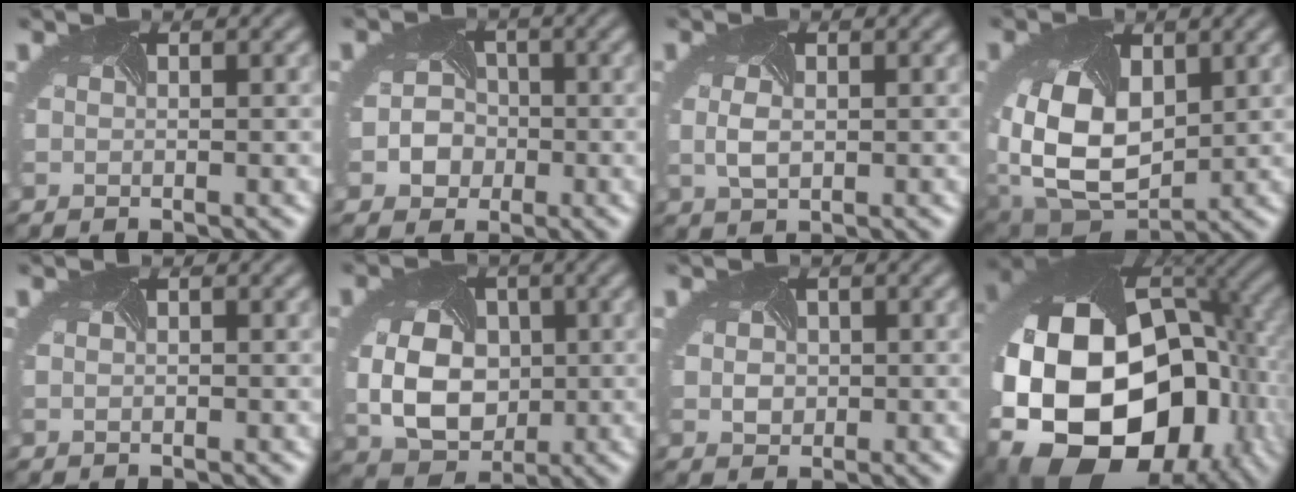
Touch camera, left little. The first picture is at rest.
{"total": 3.1, "force": [-0.9, 2.8, 1.2], "torque": [-0.006, -0.002, -0.015]}
{"total": 1.8, "force": [-0.1, 1.1, 1.4], "torque": [-0.041, -0.005, 0.001]}
{"total": 12.6, "force": [0.9, 8.8, 9.0], "torque": [-0.186, -0.031, 0.033]}
{"total": 1.6, "force": [0.4, 1.2, 1.1], "torque": [-0.011, 0.001, 0.001]}
{"total": 8.4, "force": [-0.5, 6.4, 5.5], "torque": [-0.106, -0.020, 0.003]}
{"total": 2.2, "force": [0.3, 1.9, 1.0], "torque": [-0.020, 0.001, 0.006]}
{"total": 21.5, "force": [-4.1, 15.1, 14.7], "torque": [-0.299, -0.051, -0.049]}